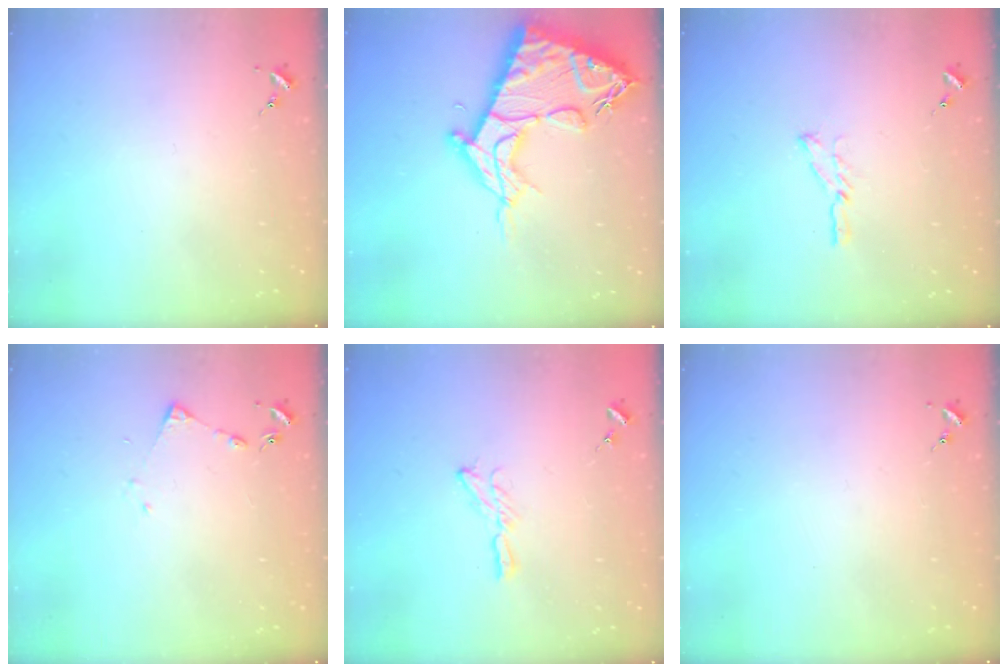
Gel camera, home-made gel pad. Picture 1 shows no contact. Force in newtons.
{"total": 19.5, "press": 19.4, "slide": 1.8}
{"total": 6.4, "press": 6.3, "slide": 0.6}
{"total": 4.1, "press": 4.1, "slide": 0.5}
{"total": 6.5, "press": 6.5, "slide": 0.3}
{"total": 0.0}